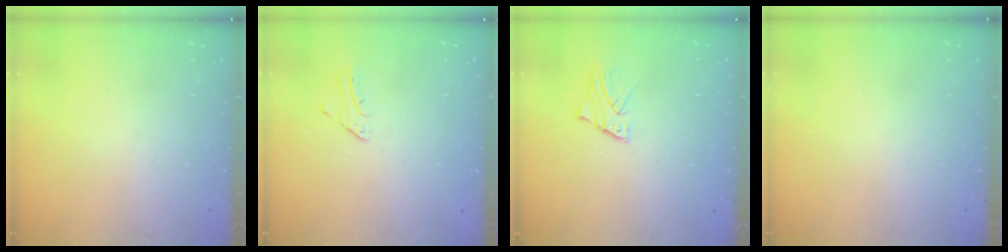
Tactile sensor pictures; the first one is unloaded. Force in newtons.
{"total": 2.2, "press": 2.2, "slide": 0.2}
{"total": 2.2, "press": 2.2, "slide": 0.1}
{"total": 0.0}